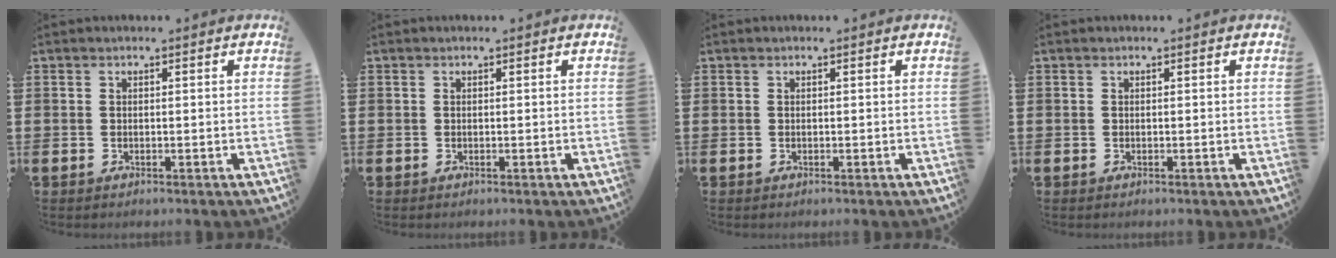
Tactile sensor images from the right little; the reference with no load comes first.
{"total": 0.0}
{"total": 0.0}
{"total": 0.0}